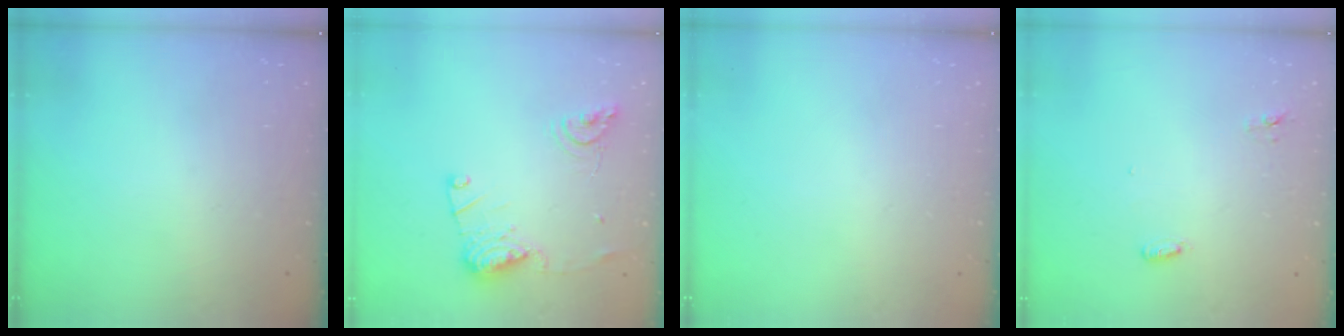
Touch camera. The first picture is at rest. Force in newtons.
{"total": 12.9, "press": 12.8, "slide": 1.5}
{"total": 0.0}
{"total": 3.6, "press": 3.5, "slide": 0.9}